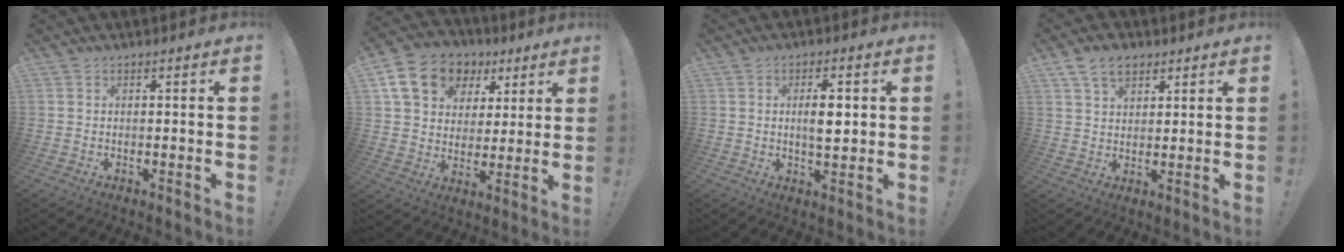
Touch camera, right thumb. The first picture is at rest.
{"total": 16.0, "force": [7.3, 12.1, 7.4], "torque": [-0.111, -0.028, 0.146]}
{"total": 6.7, "force": [0.7, 2.8, 6.0], "torque": [-0.095, -0.002, 0.004]}
{"total": 7.5, "force": [4.4, 4.7, 3.7], "torque": [-0.066, -0.007, 0.086]}